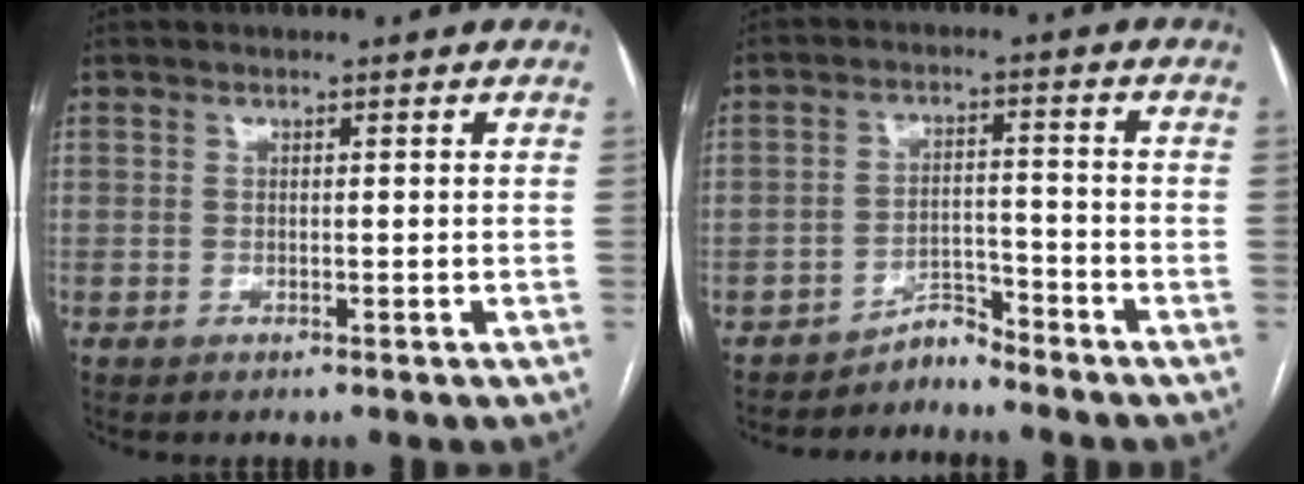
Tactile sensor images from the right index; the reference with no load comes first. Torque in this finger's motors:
{"motor_torque": [-0.80, 0.54, -0.43, -0.15]}